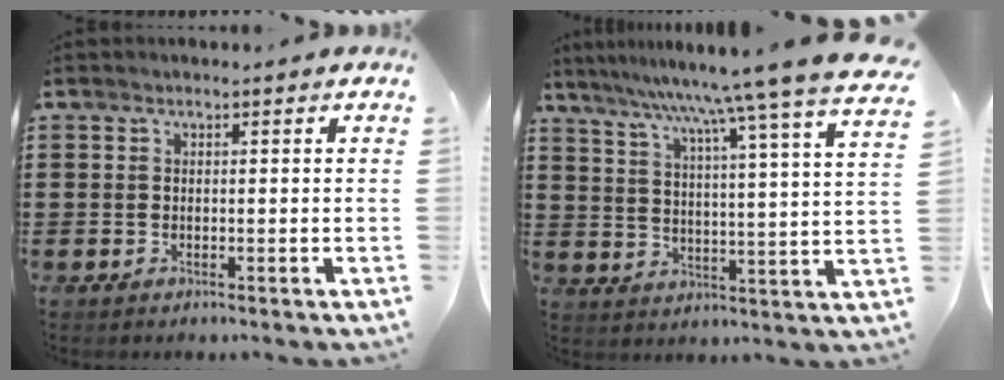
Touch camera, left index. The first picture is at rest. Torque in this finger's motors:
{"motor_torque": [1.04, -1.10, 0.36, 0.21]}